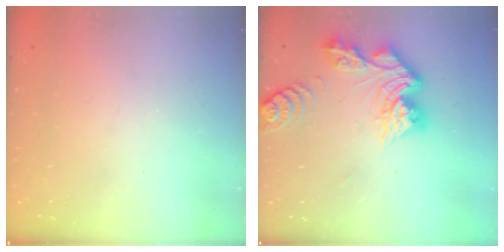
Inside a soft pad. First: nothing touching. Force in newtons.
{"total": 14.3, "press": 14.2, "slide": 1.5}